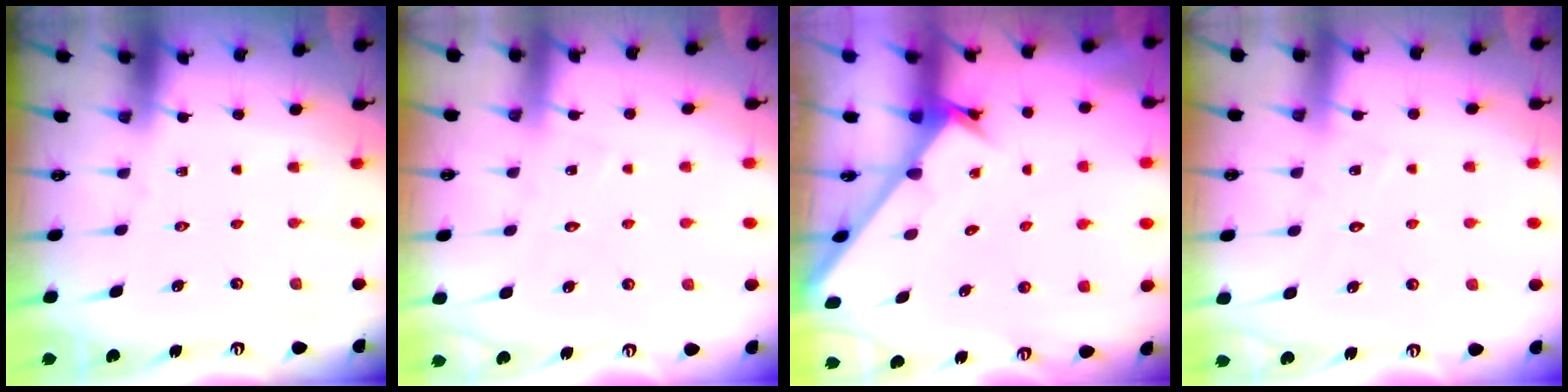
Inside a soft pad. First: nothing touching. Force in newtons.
{"total": 5.4, "press": 5.4, "slide": 0.4}
{"total": 2.6, "press": 2.6, "slide": 0.3}
{"total": 6.3, "press": 6.3, "slide": 0.5}